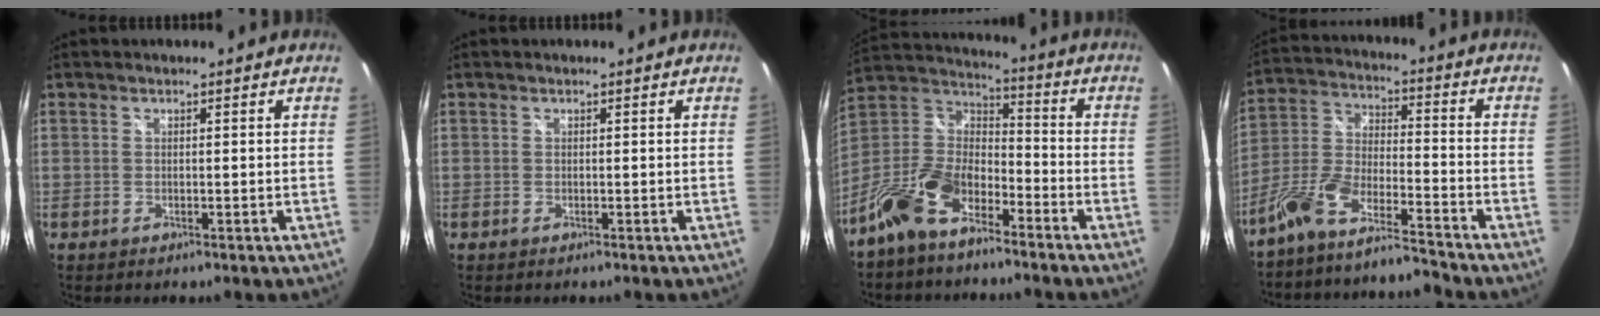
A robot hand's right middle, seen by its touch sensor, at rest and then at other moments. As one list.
[{"total": 0.0}, {"total": 15.6, "force": [-9.9, 7.7, 9.3], "torque": [-0.199, 0.008, -0.193]}, {"total": 10.8, "force": [-9.6, 1.5, 4.7], "torque": [-0.111, 0.009, -0.186]}]